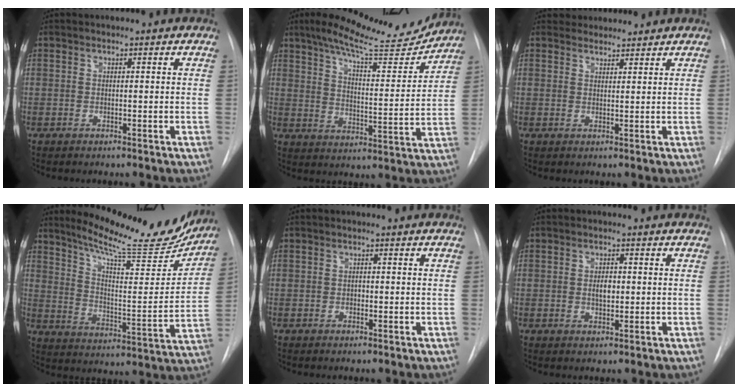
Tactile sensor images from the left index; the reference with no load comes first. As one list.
[{"total": 15.9, "force": [14.2, 2.2, 6.8], "torque": [-0.106, -0.023, 0.203]}, {"total": 3.7, "force": [3.7, 0.7, -0.3], "torque": [0.002, 0.019, 0.057]}, {"total": 20.6, "force": [18.5, 2.5, 8.7], "torque": [-0.132, -0.051, 0.260]}, {"total": 0.5, "force": [0.0, 0.4, 0.3], "torque": [-0.005, 0.001, -0.002]}, {"total": 2.4, "force": [0.2, 1.2, 2.0], "torque": [-0.037, 0.000, 0.004]}]